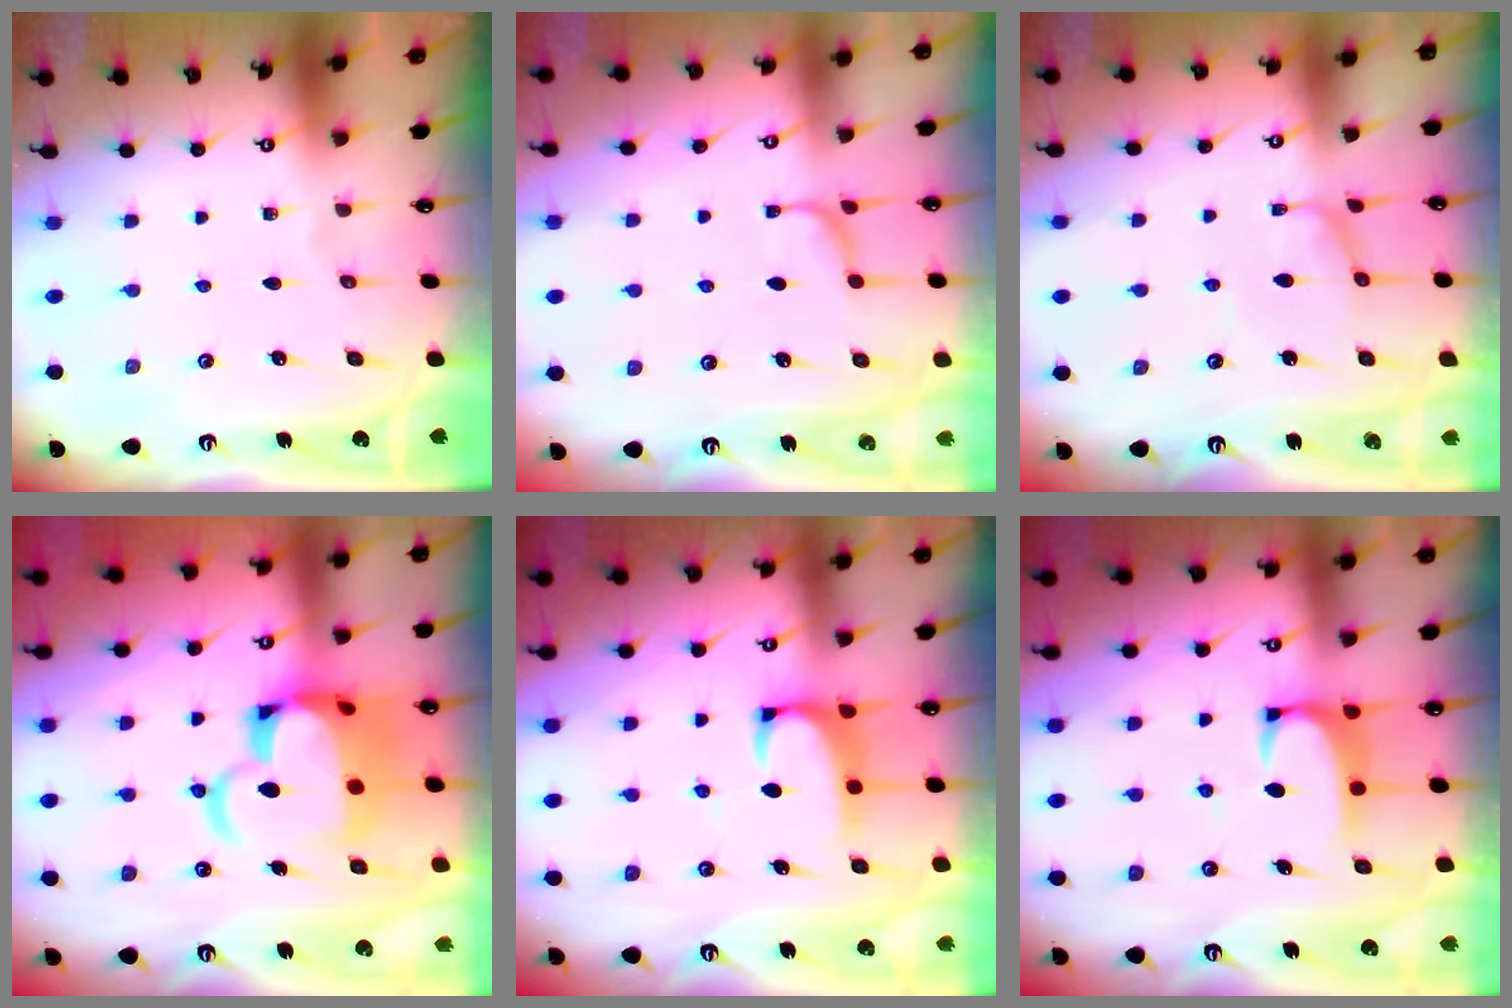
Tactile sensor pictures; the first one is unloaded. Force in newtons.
{"total": 2.4, "press": 2.4, "slide": 0.4}
{"total": 0.9, "press": 0.6, "slide": 0.6}
{"total": 11.9, "press": 11.6, "slide": 2.3}
{"total": 2.5, "press": 2.4, "slide": 0.8}
{"total": 2.0, "press": 2.0, "slide": 0.3}